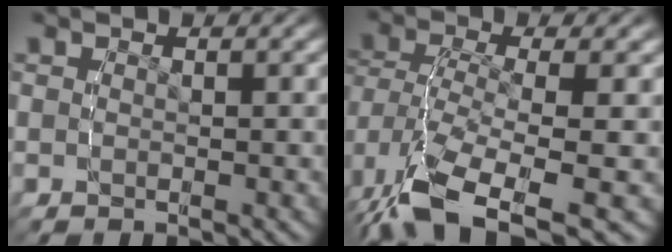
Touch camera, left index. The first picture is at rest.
{"total": 8.4, "force": [-5.8, 3.0, 5.3], "torque": [-0.129, -0.052, -0.060]}